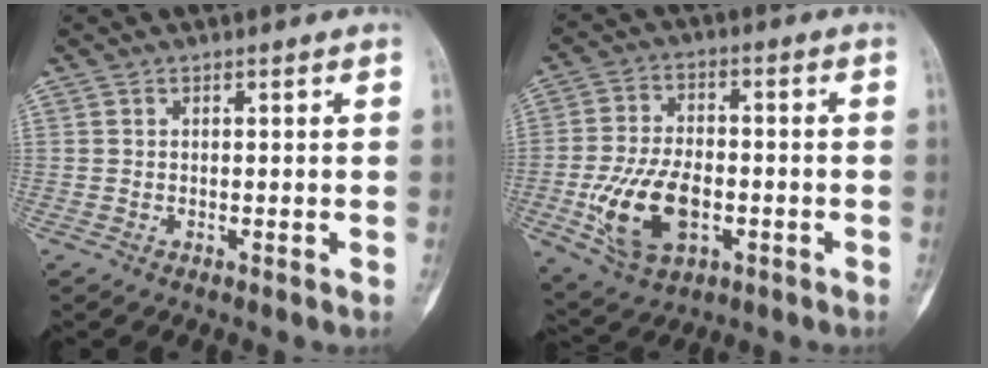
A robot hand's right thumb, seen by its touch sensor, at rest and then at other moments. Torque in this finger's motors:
{"motor_torque": [1.90, 1.19, 0.85, -1.01, 0.24]}